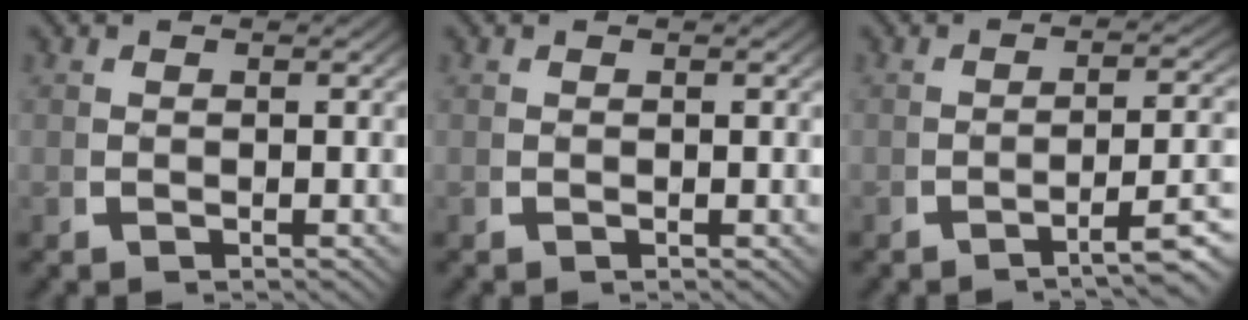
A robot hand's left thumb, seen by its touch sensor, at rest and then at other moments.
{"total": 0.0}
{"total": 4.8, "force": [-2.5, 1.0, 4.0], "torque": [-0.053, 0.003, -0.039]}